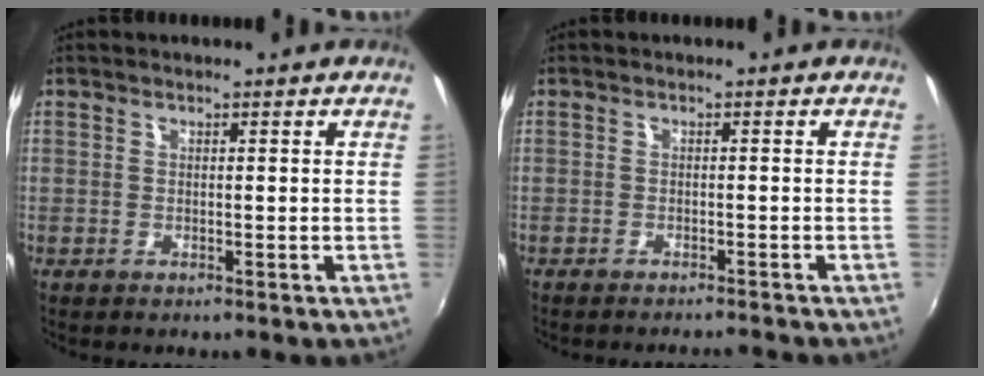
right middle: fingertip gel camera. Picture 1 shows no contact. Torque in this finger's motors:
{"motor_torque": [0.12, -0.23, 0.09, 0.07]}